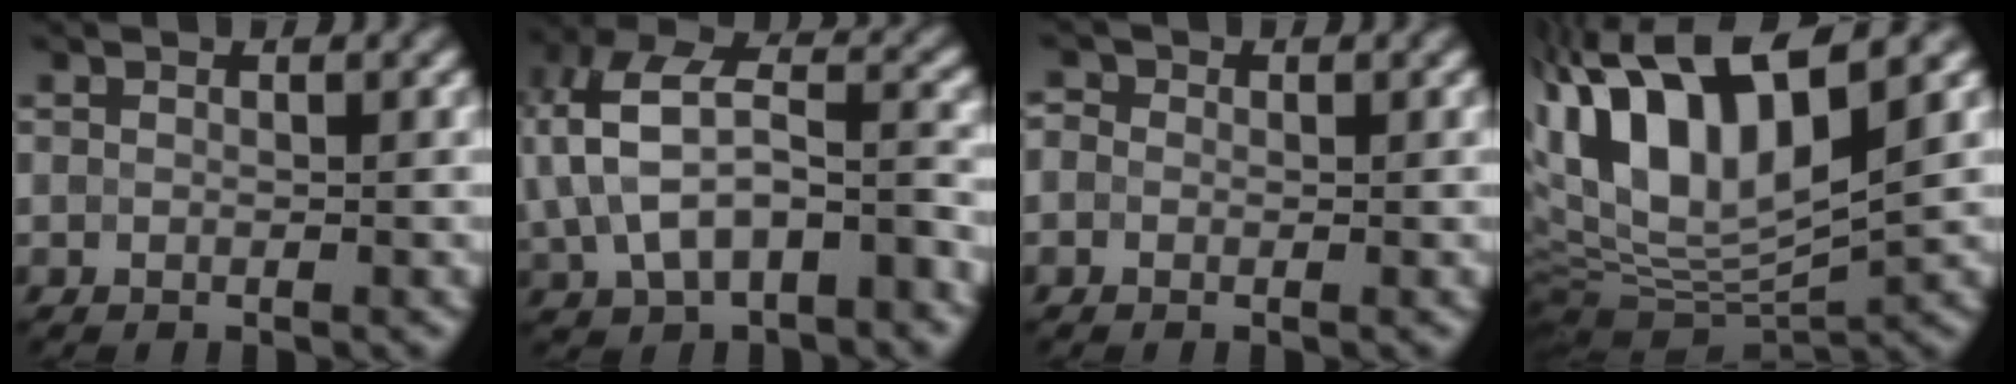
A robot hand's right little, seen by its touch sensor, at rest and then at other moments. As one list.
[{"total": 9.5, "force": [-0.6, 5.9, 7.5], "torque": [-0.159, 0.019, -0.014]}, {"total": 1.1, "force": [0.3, 1.0, 0.4], "torque": [-0.010, -0.001, -0.010]}, {"total": 15.0, "force": [3.9, 6.6, 12.9], "torque": [-0.257, 0.017, 0.067]}]